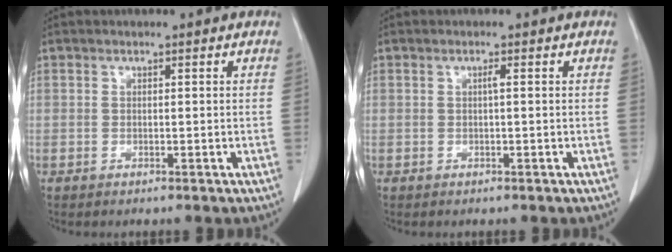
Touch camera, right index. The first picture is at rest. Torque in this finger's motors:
{"motor_torque": [0.18, -0.11, 0.00, 0.02]}